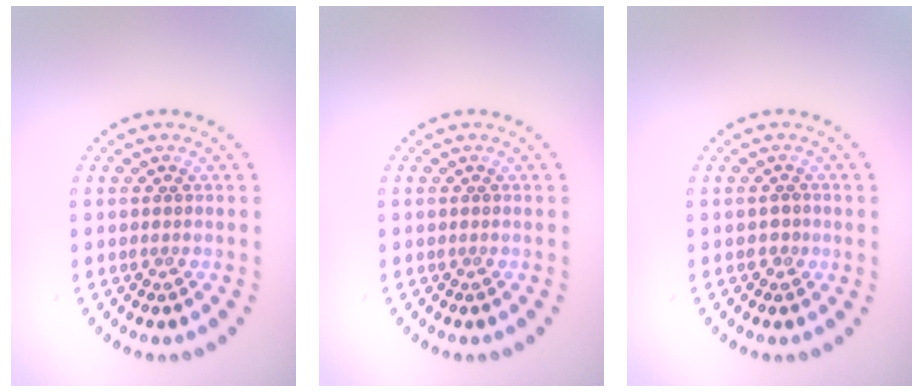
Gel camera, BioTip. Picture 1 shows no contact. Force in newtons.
{"total": 0.0}
{"total": 0.9, "press": 0.8, "slide": 0.3}